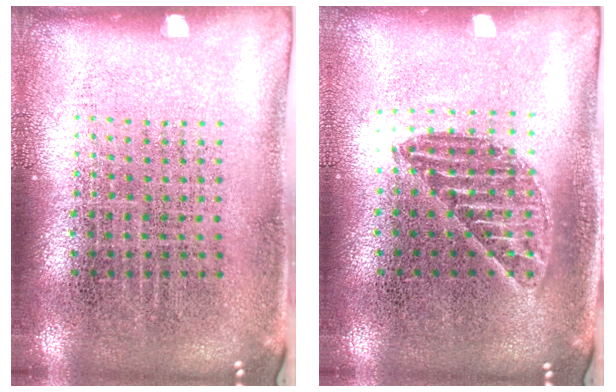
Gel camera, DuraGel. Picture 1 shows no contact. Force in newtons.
{"total": 1.2, "press": 1.1, "slide": 0.4}